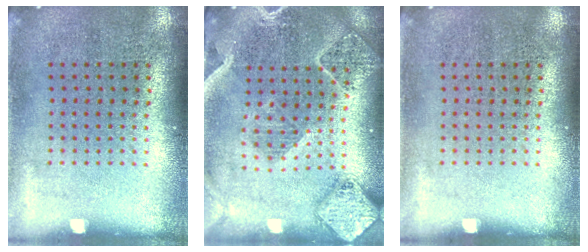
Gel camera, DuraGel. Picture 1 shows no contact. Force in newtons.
{"total": 2.4, "press": 2.2, "slide": 1.0}
{"total": 0.0}